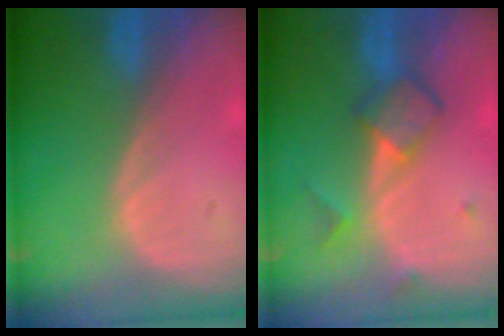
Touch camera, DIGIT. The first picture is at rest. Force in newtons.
{"total": 5.1, "press": 5.1, "slide": 0.4}